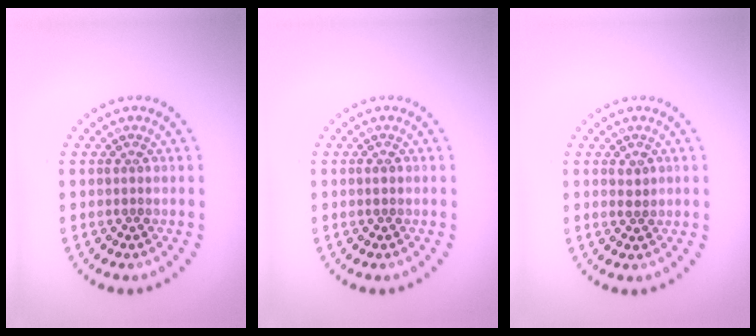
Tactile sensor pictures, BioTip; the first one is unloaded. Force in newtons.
{"total": 0.7, "press": 0.7, "slide": 0.1}
{"total": 1.1, "press": 1.0, "slide": 0.4}